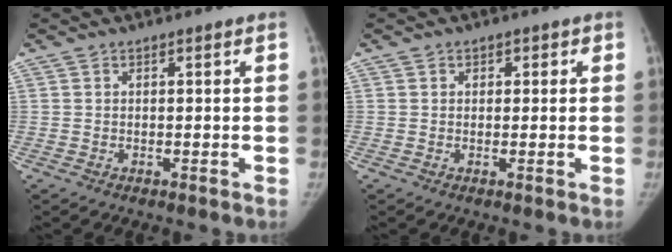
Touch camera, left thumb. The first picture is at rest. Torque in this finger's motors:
{"motor_torque": [-0.12, -0.10, -0.34, -0.07, 0.00]}